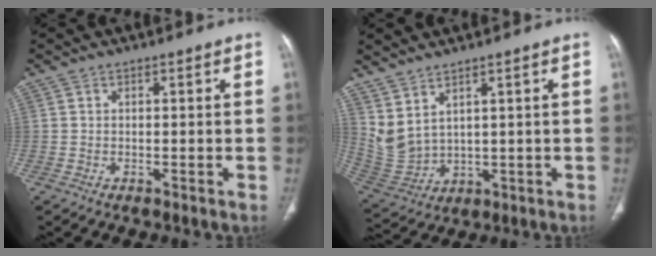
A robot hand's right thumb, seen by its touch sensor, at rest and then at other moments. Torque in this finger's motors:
{"motor_torque": [-0.78, 2.41, 0.52, 1.04, 0.06]}